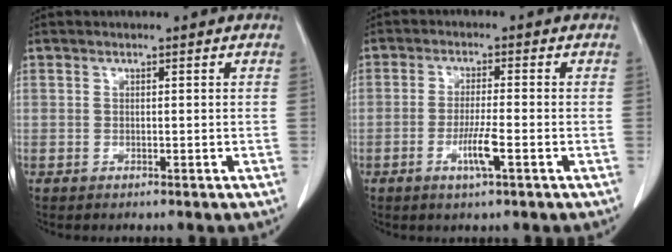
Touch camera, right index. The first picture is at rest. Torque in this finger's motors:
{"motor_torque": [1.14, -0.19, 0.30, 0.08]}